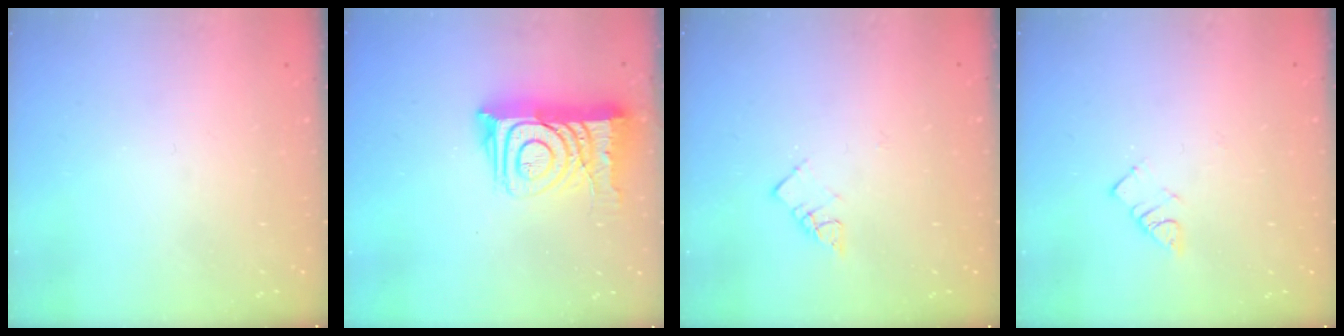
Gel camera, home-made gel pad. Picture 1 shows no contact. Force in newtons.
{"total": 16.4, "press": 16.3, "slide": 1.6}
{"total": 4.2, "press": 4.2, "slide": 0.4}
{"total": 3.6, "press": 3.6, "slide": 0.4}